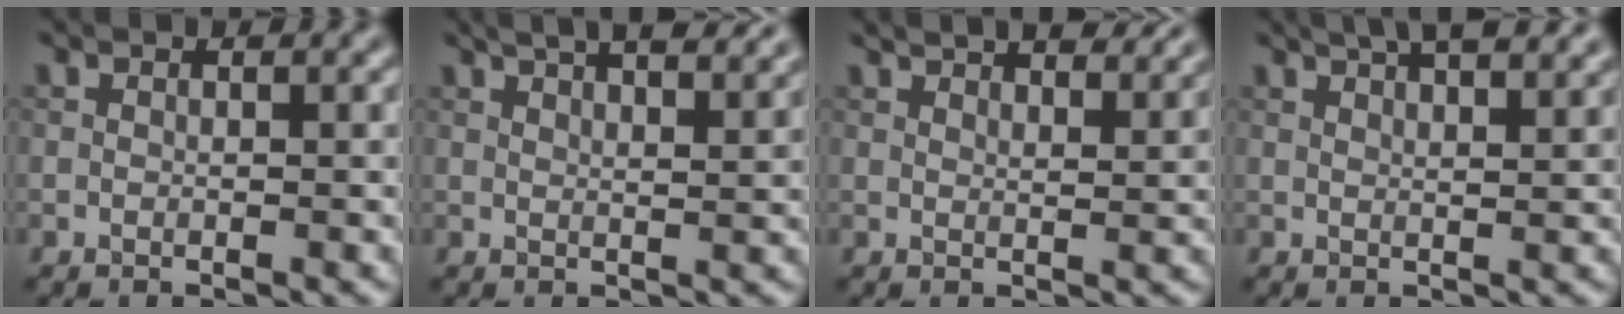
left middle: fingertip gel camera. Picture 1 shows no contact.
{"total": 8.3, "force": [5.7, 3.1, 5.2], "torque": [-0.037, 0.042, 0.046]}
{"total": 5.8, "force": [4.7, 1.8, 3.0], "torque": [-0.021, 0.023, 0.039]}
{"total": 6.5, "force": [4.5, 2.2, 4.1], "torque": [-0.031, 0.031, 0.036]}